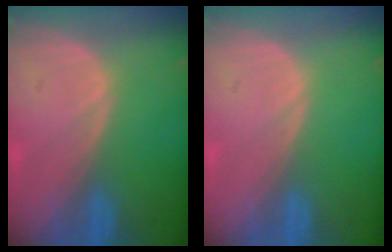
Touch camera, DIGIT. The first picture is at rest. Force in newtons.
{"total": 0.0}